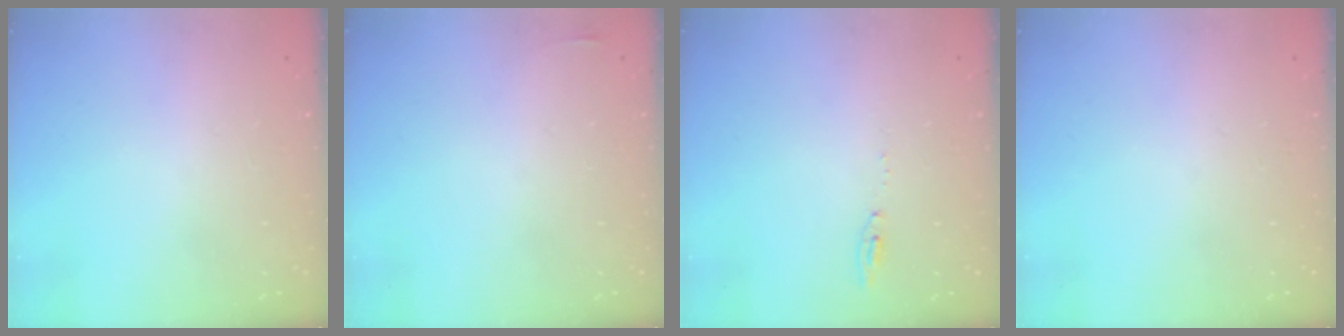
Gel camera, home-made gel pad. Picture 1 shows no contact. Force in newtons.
{"total": 5.8, "press": 1.7, "slide": 5.5}
{"total": 5.2, "press": 5.2, "slide": 0.5}
{"total": 0.0}